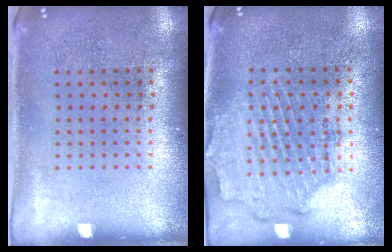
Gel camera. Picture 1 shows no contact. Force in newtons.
{"total": 1.8, "press": 1.6, "slide": 0.9}